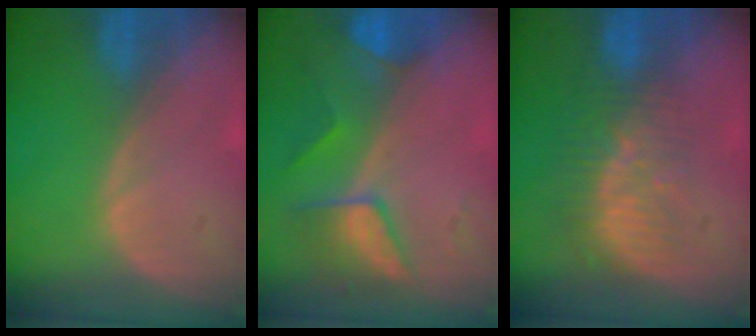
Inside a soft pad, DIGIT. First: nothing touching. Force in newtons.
{"total": 7.4, "press": 6.7, "slide": 3.3}
{"total": 8.4, "press": 7.6, "slide": 3.7}